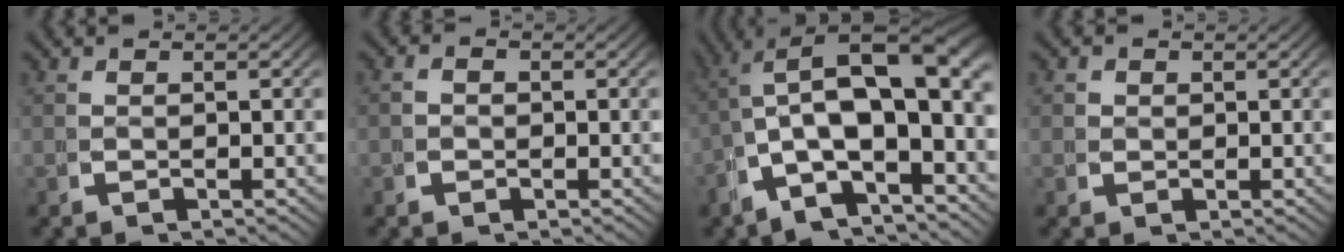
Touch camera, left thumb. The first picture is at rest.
{"total": 0.9, "force": [-0.4, 0.8, 0.1], "torque": [0.002, 0.000, -0.012]}
{"total": 12.1, "force": [0.5, 7.5, 9.5], "torque": [-0.165, -0.020, 0.007]}
{"total": 1.3, "force": [0.3, 1.3, 0.2], "torque": [-0.001, -0.006, 0.004]}